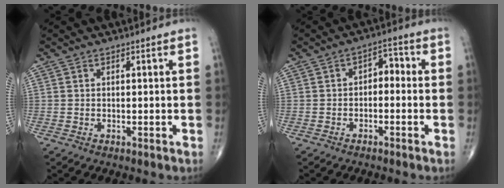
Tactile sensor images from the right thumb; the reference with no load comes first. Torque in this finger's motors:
{"motor_torque": [-0.22, 0.04, 0.22, 0.15, 0.01]}